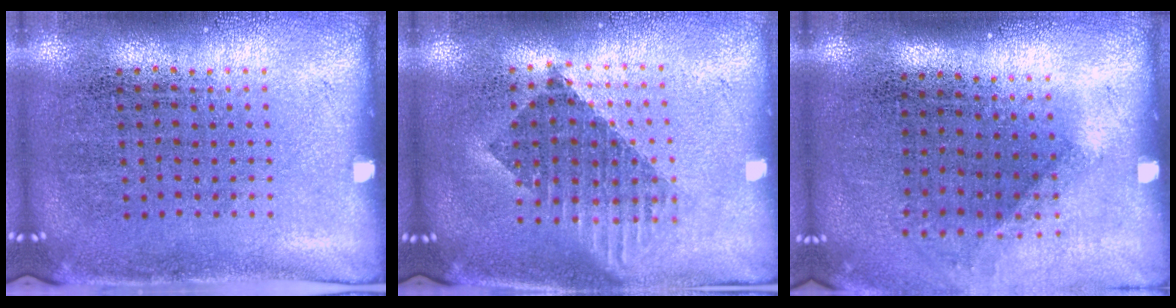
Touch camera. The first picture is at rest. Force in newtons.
{"total": 1.7, "press": 1.4, "slide": 1.0}
{"total": 1.2, "press": 0.9, "slide": 0.8}